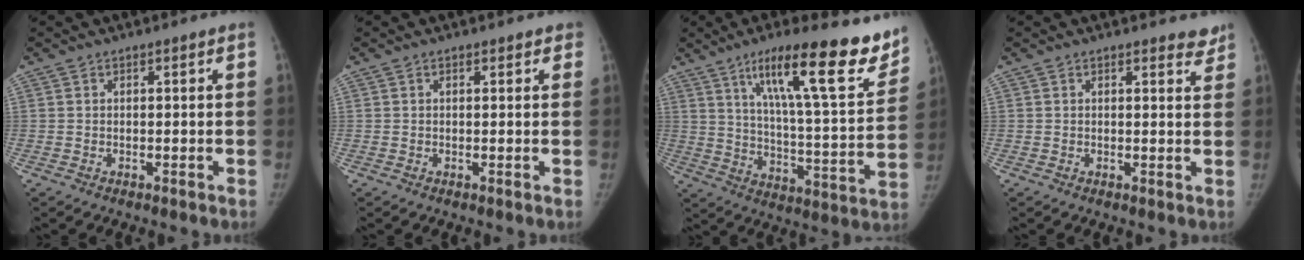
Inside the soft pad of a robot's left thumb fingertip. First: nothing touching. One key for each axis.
{"total": 1.3, "fx": 0.8, "fy": 0.9, "fz": 0.6, "tx": 0.013, "ty": 0.000, "tz": 0.003}
{"total": 24.6, "fx": 15.5, "fy": 5.0, "fz": 18.4, "tx": -0.244, "ty": -0.055, "tz": 0.242}
{"total": 2.8, "fx": 2.5, "fy": 1.0, "fz": 0.6, "tx": 0.018, "ty": -0.014, "tz": 0.017}